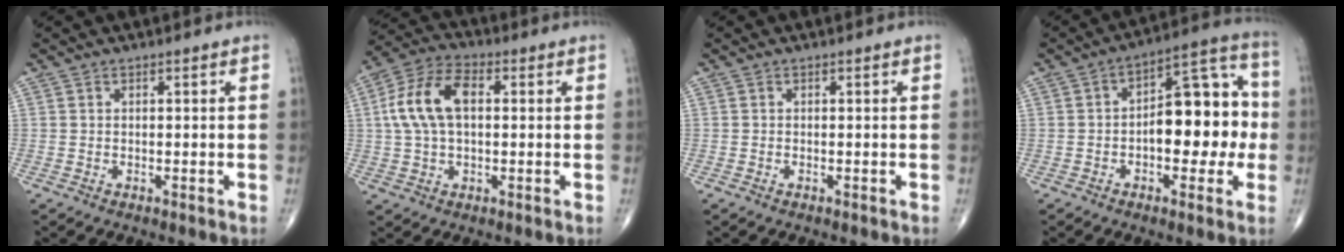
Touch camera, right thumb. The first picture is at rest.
{"total": 11.4, "force": [1.5, 6.5, 9.3], "torque": [-0.186, 0.027, 0.024]}
{"total": 0.0}
{"total": 15.3, "force": [-1.4, 7.8, 13.1], "torque": [-0.143, 0.041, -0.026]}